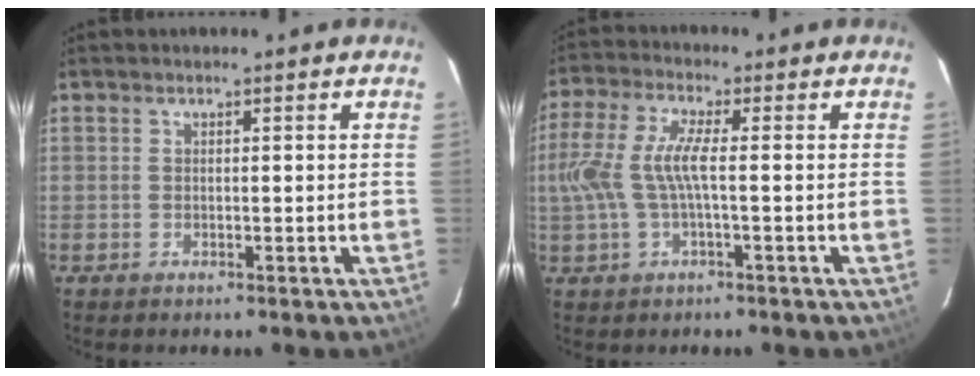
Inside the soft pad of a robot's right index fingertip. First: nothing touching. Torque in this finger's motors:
{"motor_torque": [0.32, 0.01, 0.34, 0.15]}